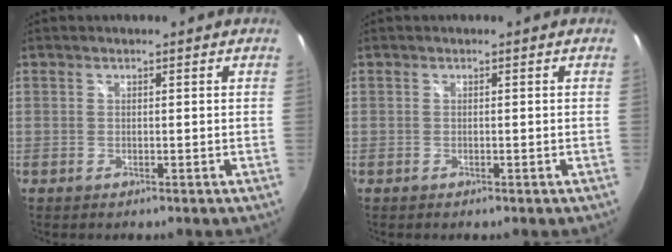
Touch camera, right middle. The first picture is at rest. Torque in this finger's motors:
{"motor_torque": [-0.35, 0.08, -0.01, 0.00]}